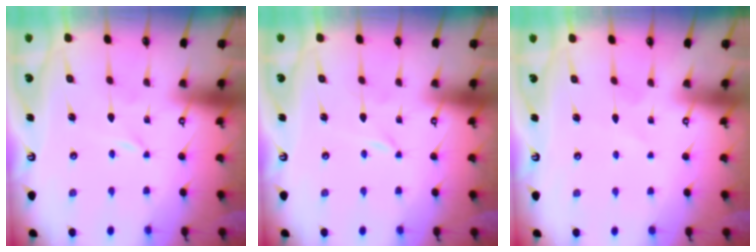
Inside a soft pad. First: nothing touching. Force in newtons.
{"total": 0.0}
{"total": 3.2, "press": 3.2, "slide": 0.5}